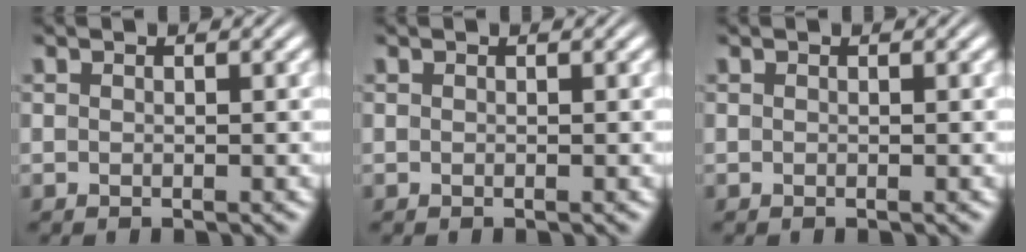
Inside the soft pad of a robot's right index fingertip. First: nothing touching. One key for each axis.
{"total": 0.0}
{"total": 0.0}